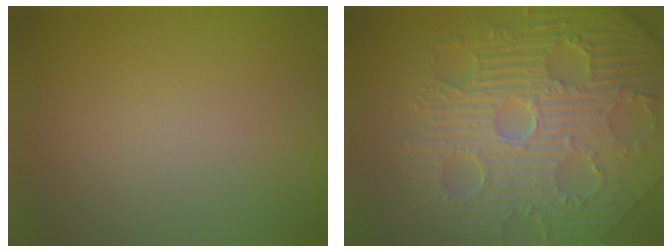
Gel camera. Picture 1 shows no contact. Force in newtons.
{"total": 11.5, "press": 7.5, "slide": 8.7}